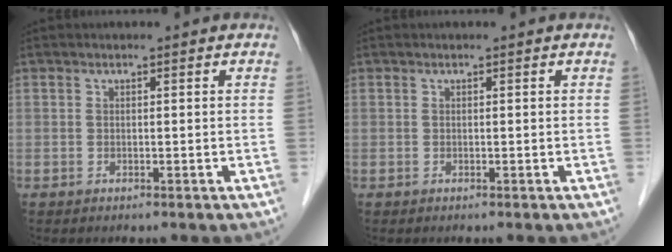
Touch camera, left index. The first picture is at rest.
{"total": 0.0}